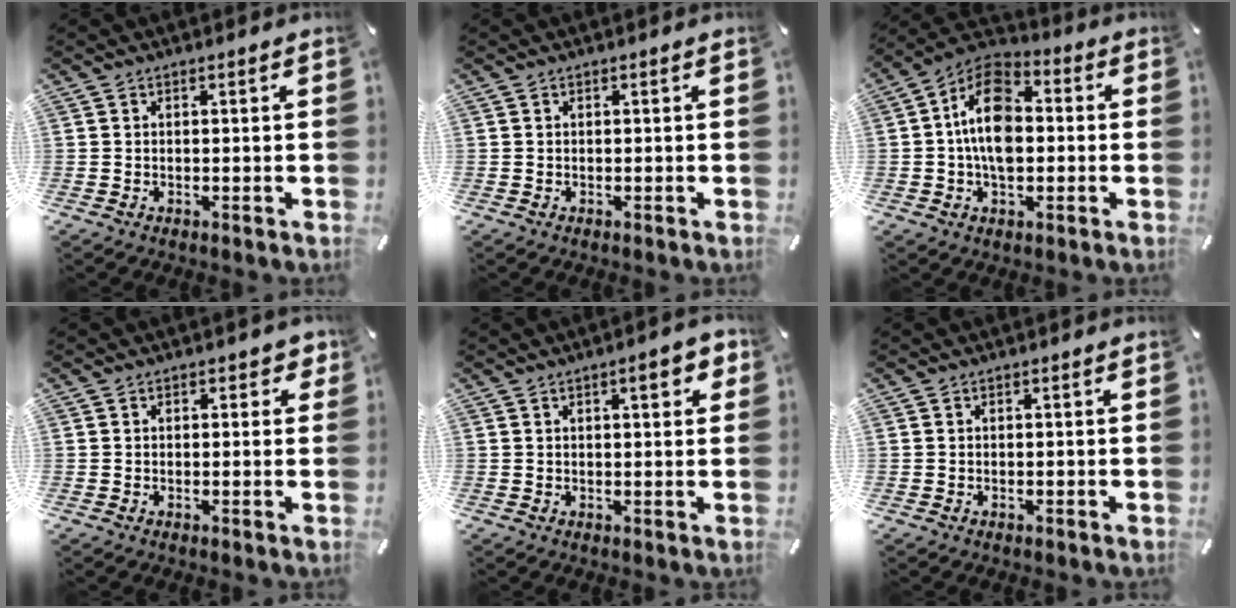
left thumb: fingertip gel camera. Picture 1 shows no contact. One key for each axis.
{"total": 0.0}
{"total": 13.0, "fx": -0.8, "fy": 8.2, "fz": 10.0, "tx": -0.194, "ty": 0.009, "tz": -0.016}
{"total": 1.9, "fx": 0.5, "fy": 1.3, "fz": 1.3, "tx": -0.010, "ty": 0.002, "tz": 0.004}
{"total": 5.3, "fx": 2.2, "fy": 1.7, "fz": 4.5, "tx": -0.058, "ty": -0.006, "tz": 0.031}
{"total": 0.0}